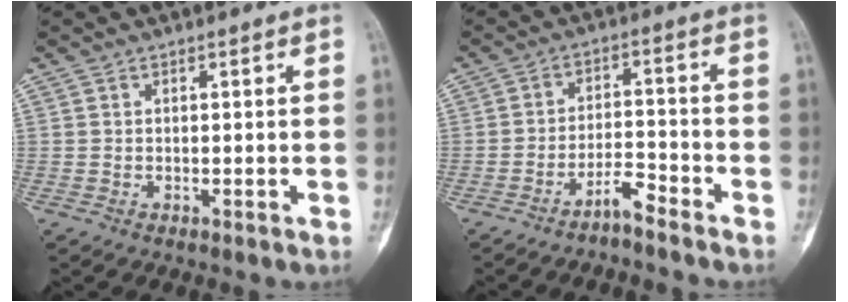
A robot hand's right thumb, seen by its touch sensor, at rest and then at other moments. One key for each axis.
{"total": 4.2, "fx": -3.6, "fy": 0.5, "fz": 2.1, "tx": -0.034, "ty": 0.033, "tz": -0.068}